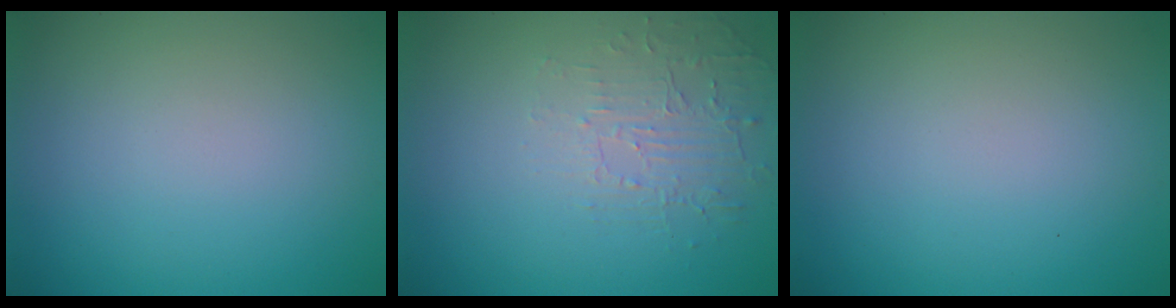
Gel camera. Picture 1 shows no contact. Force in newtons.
{"total": 1.9, "press": 0.8, "slide": 1.7}
{"total": 0.0}